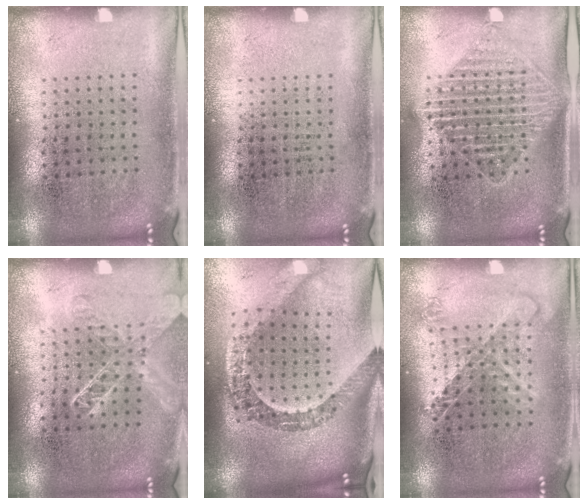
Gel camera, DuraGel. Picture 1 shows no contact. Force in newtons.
{"total": 0.0}
{"total": 1.7, "press": 1.4, "slide": 1.0}
{"total": 1.4, "press": 1.3, "slide": 0.5}
{"total": 3.5, "press": 2.5, "slide": 2.4}
{"total": 1.3, "press": 1.2, "slide": 0.6}